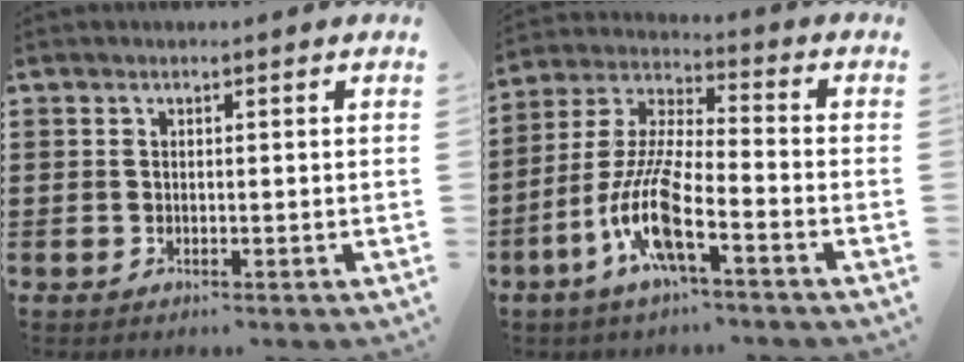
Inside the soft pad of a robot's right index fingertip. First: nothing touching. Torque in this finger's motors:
{"motor_torque": [2.14, 0.00, 0.65, 0.21]}